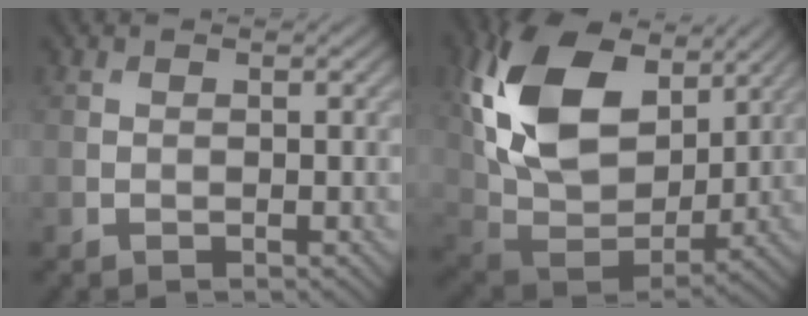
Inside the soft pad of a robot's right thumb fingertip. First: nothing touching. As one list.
[{"total": 18.0, "force": [6.9, 11.7, 11.9], "torque": [-0.268, 0.009, 0.140]}]